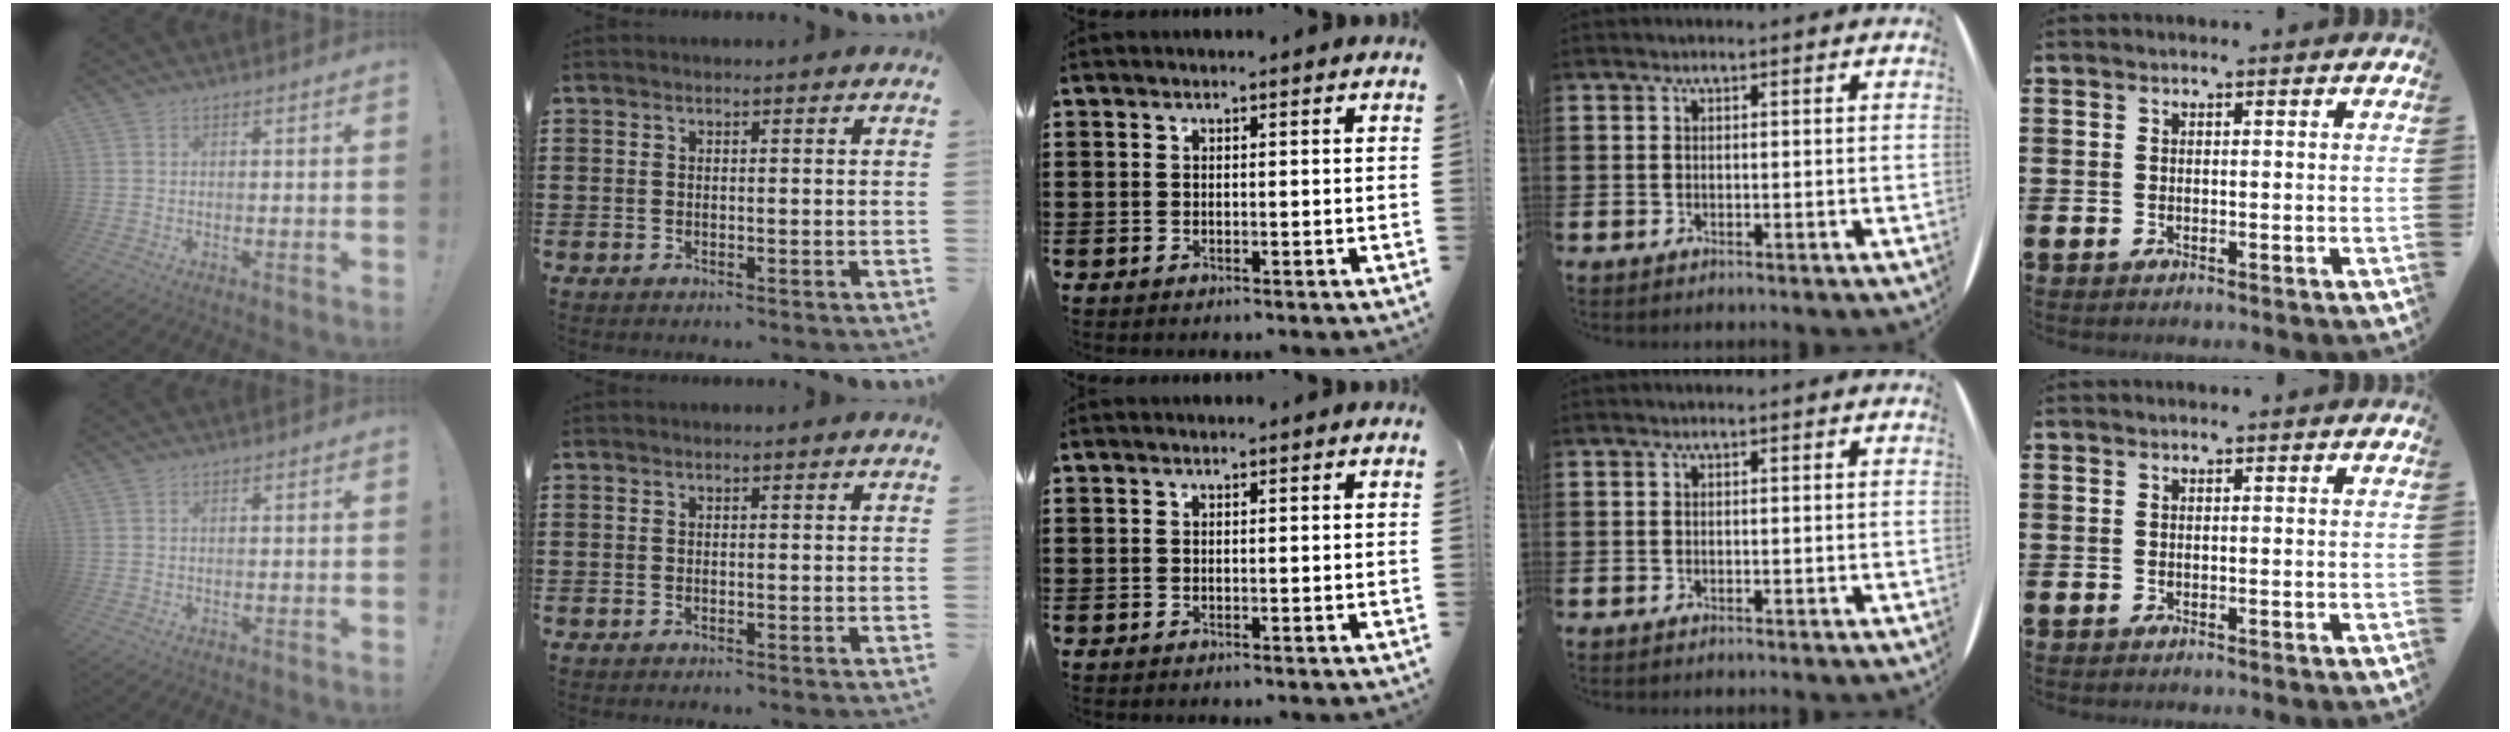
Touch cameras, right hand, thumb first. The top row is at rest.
{}